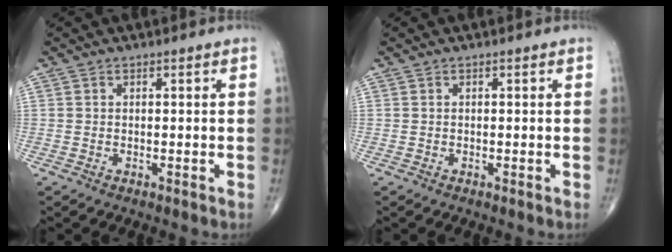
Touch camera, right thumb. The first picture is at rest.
{"total": 0.0}